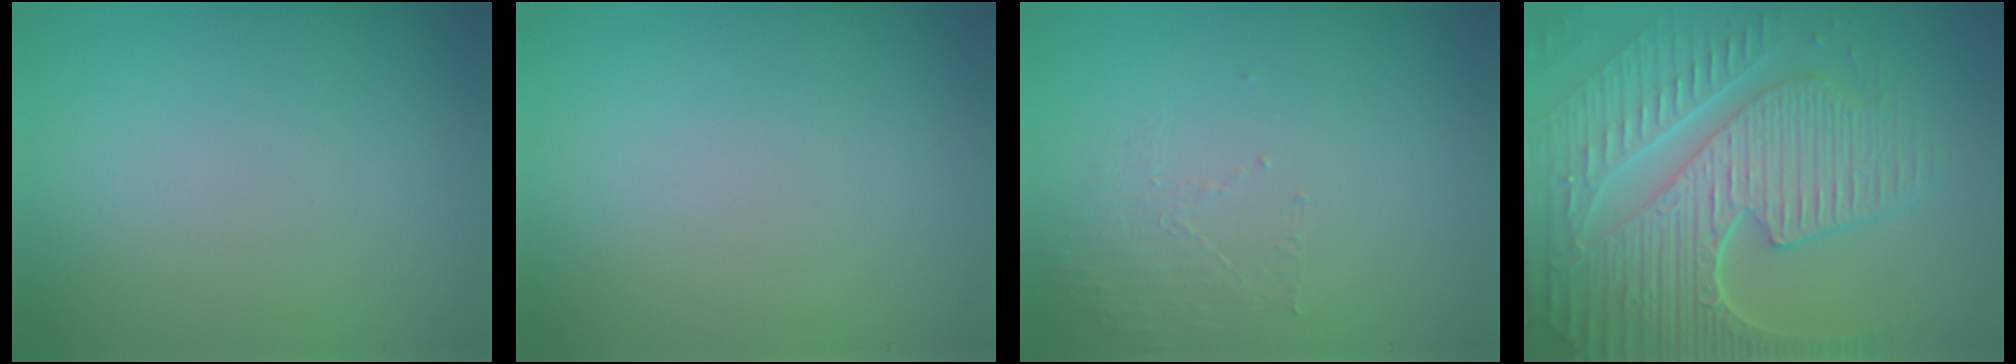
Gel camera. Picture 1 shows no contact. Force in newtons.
{"total": 0.0}
{"total": 1.4, "press": 0.4, "slide": 1.4}
{"total": 8.9, "press": 6.4, "slide": 6.1}